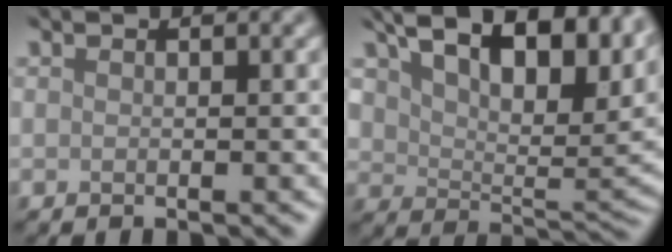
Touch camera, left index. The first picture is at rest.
{"total": 13.4, "force": [7.7, 6.3, 9.0], "torque": [-0.132, 0.007, 0.129]}